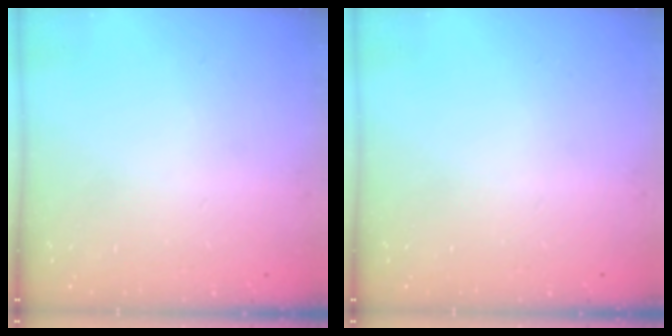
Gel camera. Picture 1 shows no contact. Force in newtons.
{"total": 0.0}